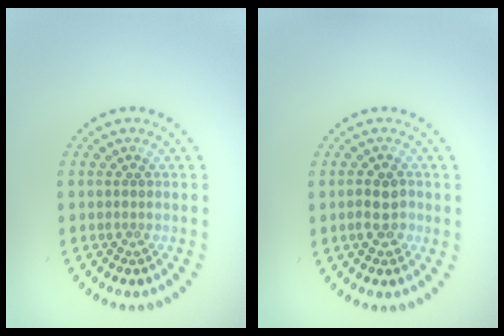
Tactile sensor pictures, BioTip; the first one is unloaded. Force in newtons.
{"total": 2.2, "press": 2.2, "slide": 0.5}